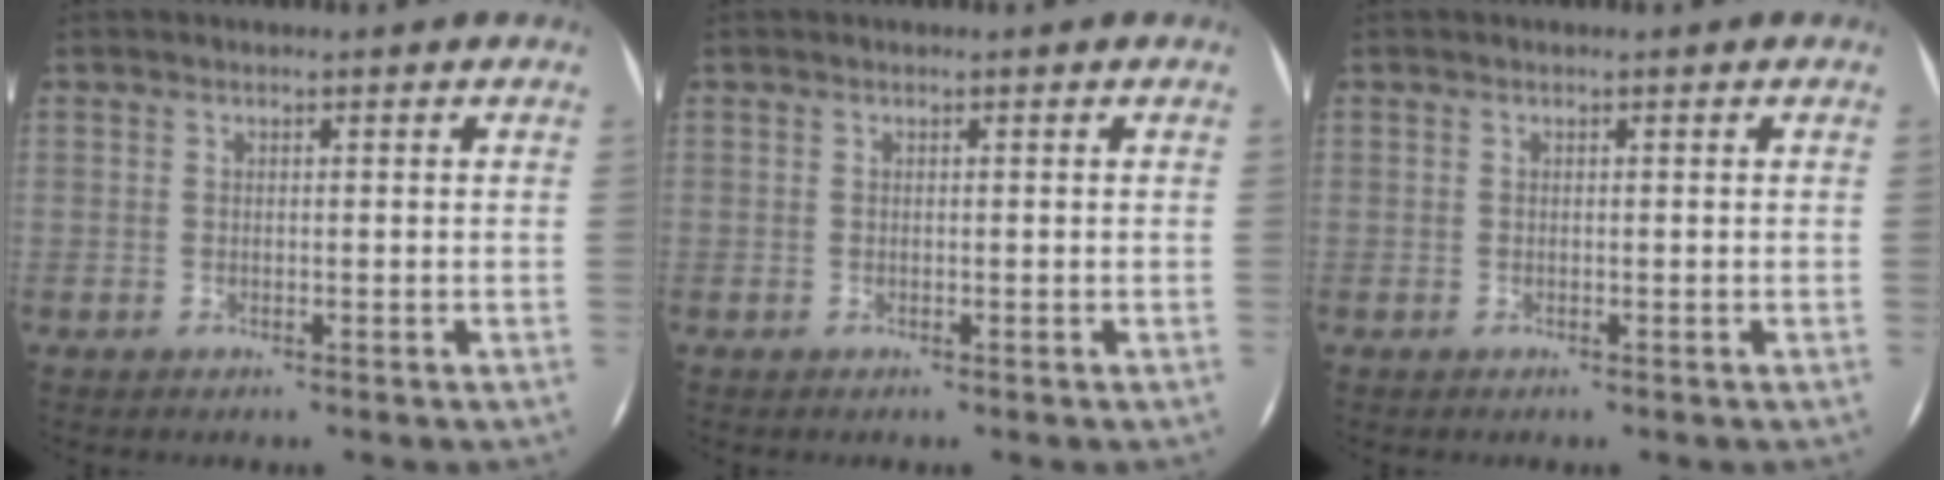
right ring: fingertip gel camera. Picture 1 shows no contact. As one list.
[{"total": 0.0}, {"total": 0.0}]